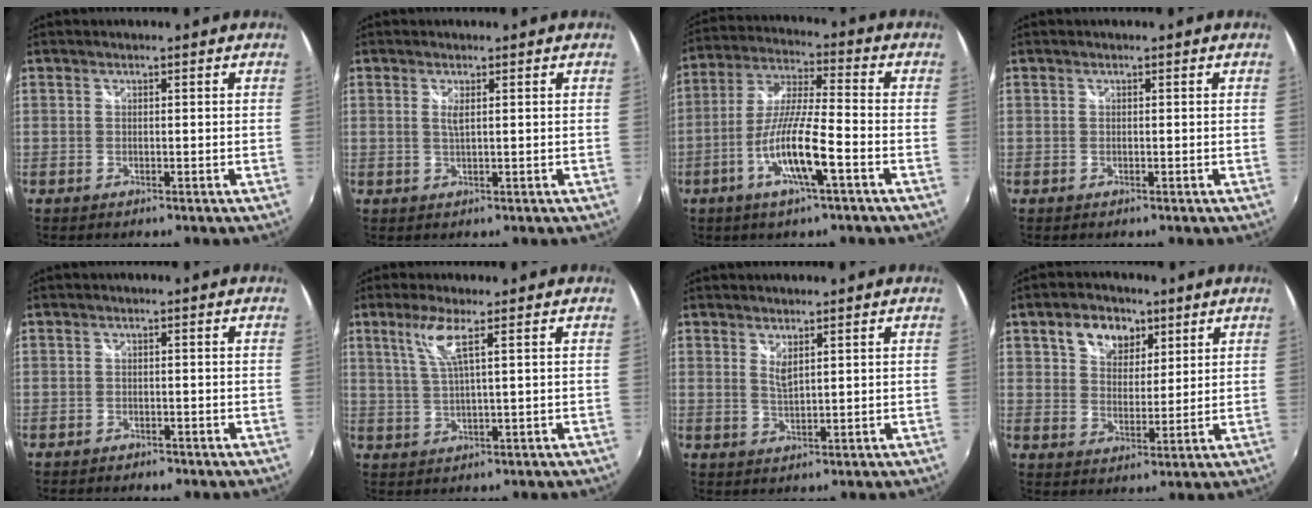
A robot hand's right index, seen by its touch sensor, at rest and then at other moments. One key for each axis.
{"total": 1.6, "fx": 0.5, "fy": 0.2, "fz": 1.5, "tx": -0.027, "ty": -0.002, "tz": 0.007}
{"total": 11.9, "fx": -5.0, "fy": 1.0, "fz": 10.7, "tx": -0.219, "ty": -0.006, "tz": -0.097}
{"total": 0.0}
{"total": 2.0, "fx": -1.6, "fy": 1.0, "fz": 0.7, "tx": -0.019, "ty": -0.008, "tz": -0.026}
{"total": 5.2, "fx": 2.4, "fy": -0.1, "fz": 4.6, "tx": -0.094, "ty": -0.002, "tz": 0.054}
{"total": 2.3, "fx": 1.4, "fy": 0.6, "fz": 1.8, "tx": -0.033, "ty": -0.006, "tz": 0.023}
{"total": 8.1, "fx": 4.3, "fy": 5.6, "fz": 4.0, "tx": -0.069, "ty": 0.020, "tz": 0.073}